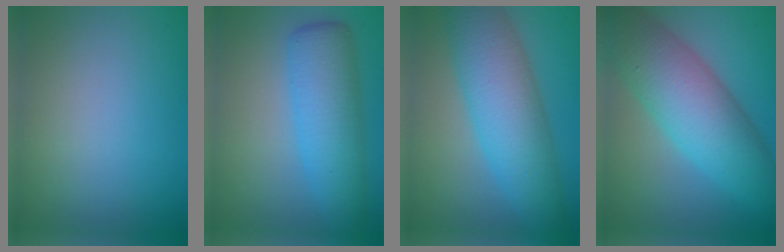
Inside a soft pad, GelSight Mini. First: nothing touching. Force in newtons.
{"total": 6.1, "press": 6.1, "slide": 0.2}
{"total": 8.4, "press": 8.4, "slide": 0.1}
{"total": 9.6, "press": 9.6, "slide": 0.1}